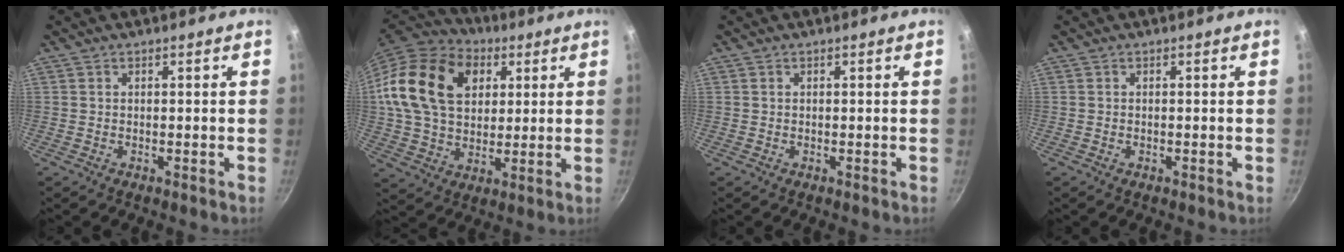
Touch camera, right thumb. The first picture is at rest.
{"total": 22.2, "force": [6.8, 15.7, 14.2], "torque": [-0.236, 0.006, 0.116]}
{"total": 0.0}
{"total": 0.0}